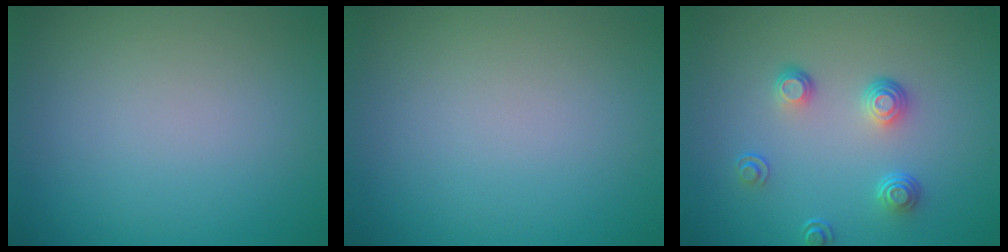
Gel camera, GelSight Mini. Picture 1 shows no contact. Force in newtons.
{"total": 0.0}
{"total": 2.6, "press": 1.7, "slide": 2.0}